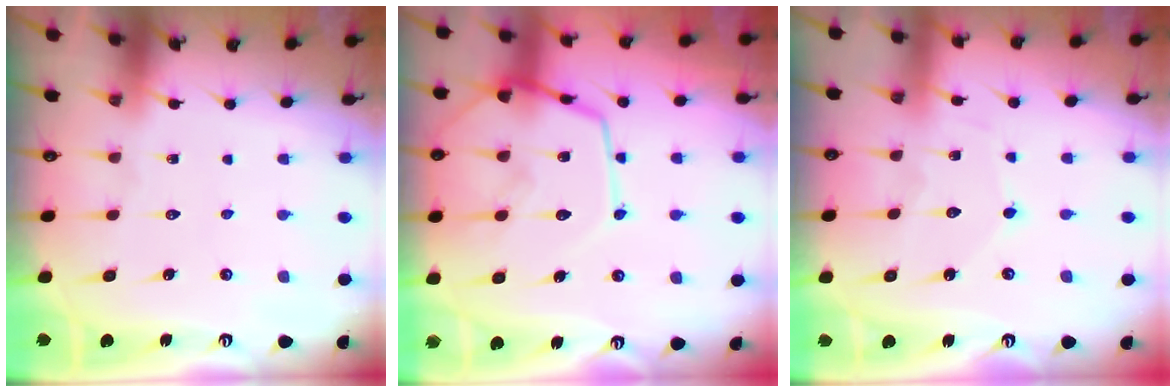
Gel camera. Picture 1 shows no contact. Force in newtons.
{"total": 15.1, "press": 15.0, "slide": 1.6}
{"total": 4.3, "press": 4.2, "slide": 0.2}